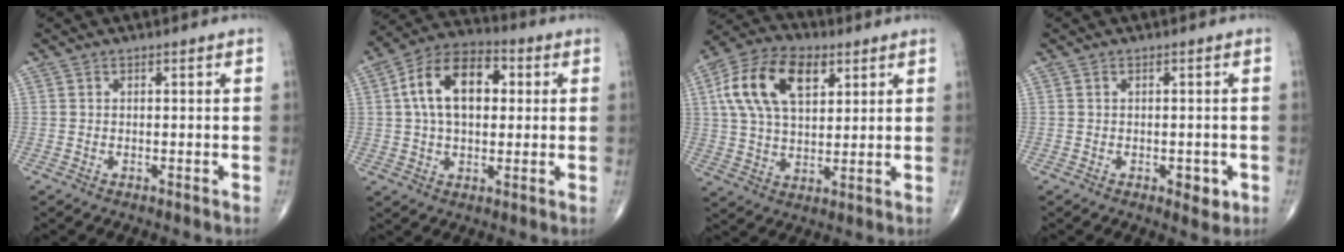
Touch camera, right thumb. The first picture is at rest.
{"total": 14.5, "force": [2.6, 8.9, 11.2], "torque": [-0.175, 0.023, 0.036]}
{"total": 16.1, "force": [5.8, 9.1, 11.9], "torque": [-0.210, 0.003, 0.103]}
{"total": 3.0, "force": [-1.0, 1.6, 2.4], "torque": [-0.020, -0.001, -0.008]}